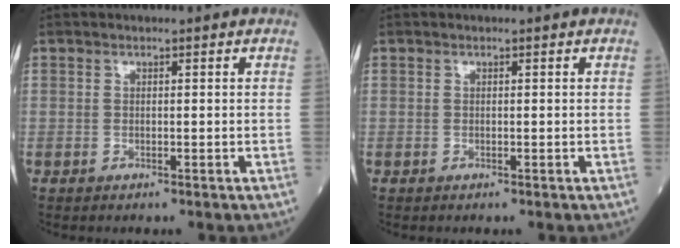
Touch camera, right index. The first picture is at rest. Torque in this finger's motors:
{"motor_torque": [-0.17, -0.01, -0.07, -0.01]}